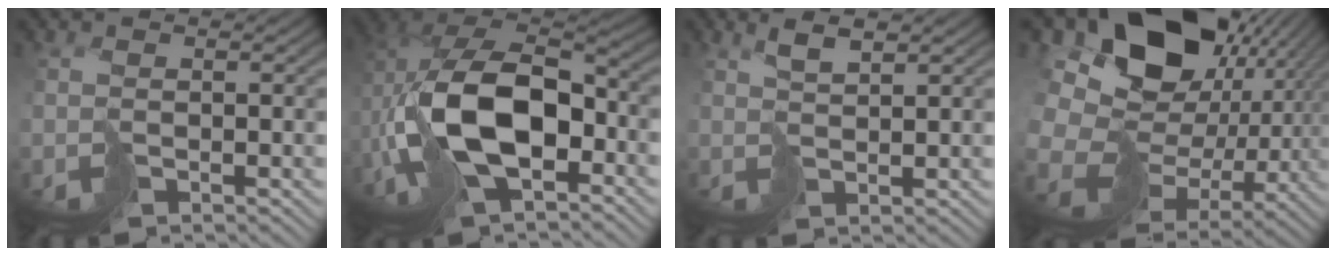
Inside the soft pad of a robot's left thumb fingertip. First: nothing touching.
{"total": 16.8, "force": [-4.1, 9.7, 13.1], "torque": [-0.291, -0.013, -0.073]}
{"total": 2.9, "force": [1.9, 0.6, 2.1], "torque": [-0.047, 0.004, 0.038]}
{"total": 21.2, "force": [2.9, 16.4, 13.2], "torque": [-0.295, -0.025, 0.073]}